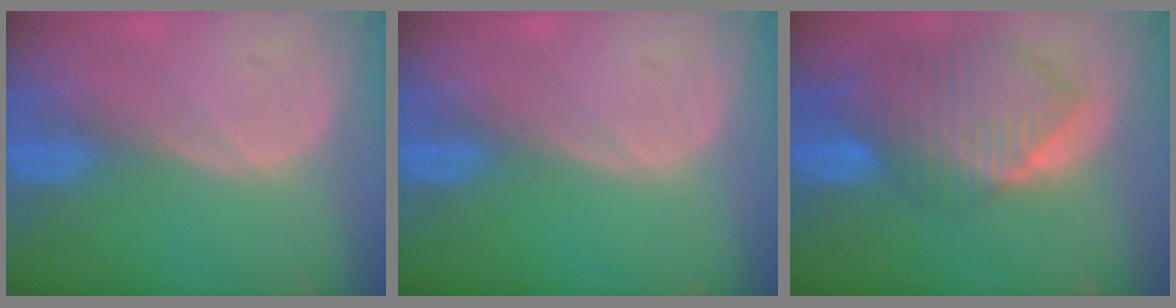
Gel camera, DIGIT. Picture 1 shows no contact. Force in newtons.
{"total": 0.0}
{"total": 10.4, "press": 9.0, "slide": 5.1}